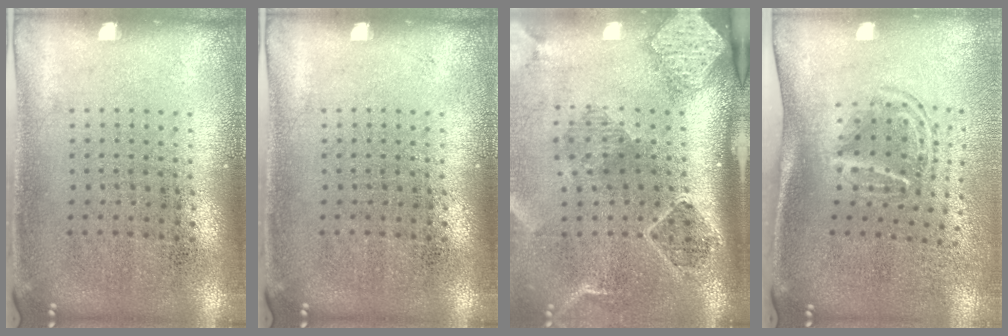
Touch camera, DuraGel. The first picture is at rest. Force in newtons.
{"total": 0.0}
{"total": 2.8, "press": 2.0, "slide": 1.9}
{"total": 1.7, "press": 1.1, "slide": 1.3}